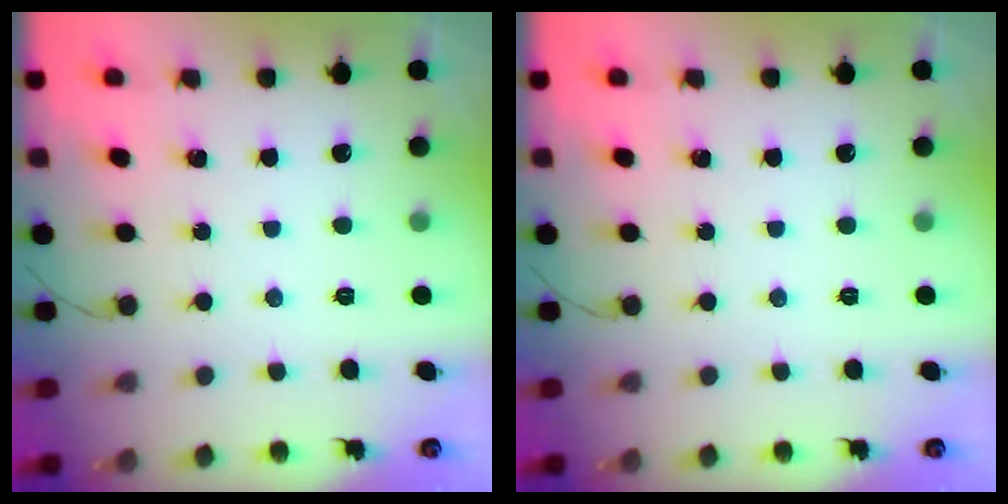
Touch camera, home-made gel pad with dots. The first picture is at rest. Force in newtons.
{"total": 0.0}